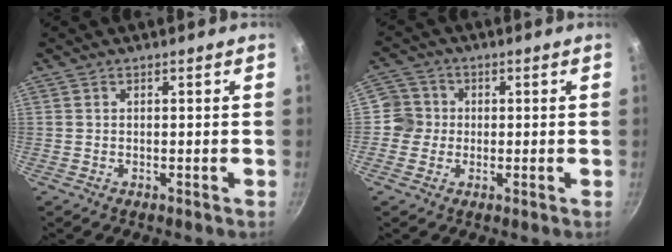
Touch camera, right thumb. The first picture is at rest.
{"total": 5.1, "force": [-0.2, 5.0, 0.6], "torque": [0.018, 0.011, -0.013]}